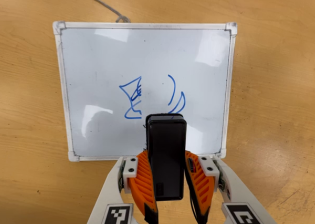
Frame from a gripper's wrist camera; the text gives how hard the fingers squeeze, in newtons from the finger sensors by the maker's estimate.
{"total": 8.3, "left": 7.0, "right": 9.6}